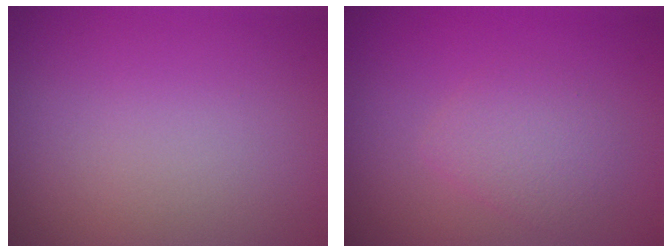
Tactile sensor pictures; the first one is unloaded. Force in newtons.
{"total": 2.3, "press": 2.3, "slide": 0.1}